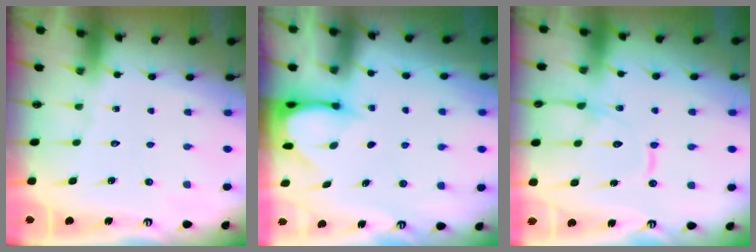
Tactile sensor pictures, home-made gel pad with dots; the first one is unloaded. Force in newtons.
{"total": 3.8, "press": 3.8, "slide": 0.2}
{"total": 13.2, "press": 13.2, "slide": 1.2}